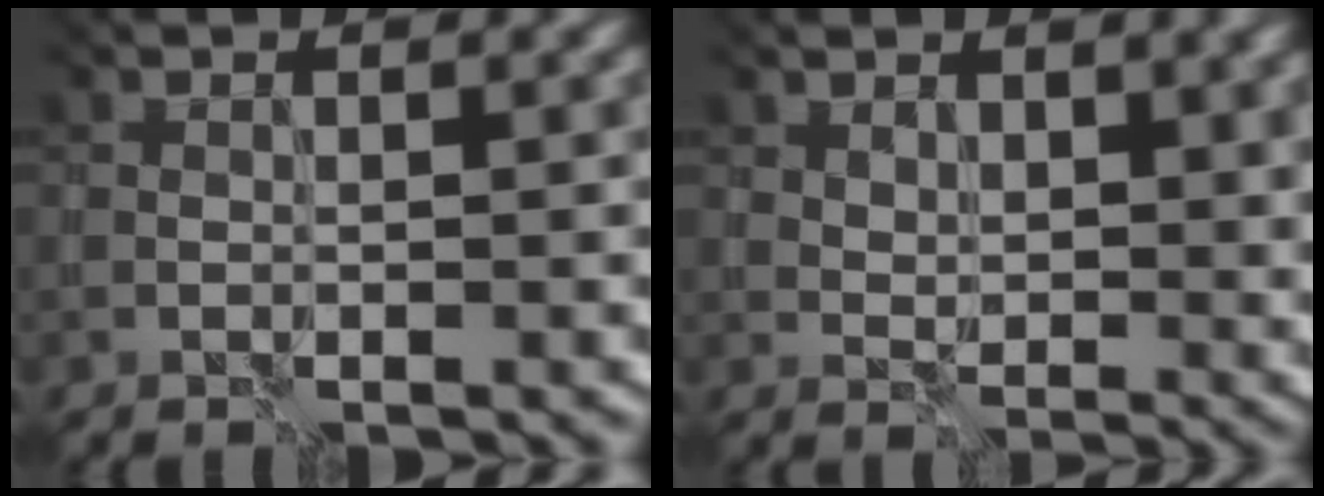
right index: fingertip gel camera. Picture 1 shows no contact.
{"total": 4.4, "force": [2.6, 2.6, 2.4], "torque": [-0.040, -0.008, 0.053]}